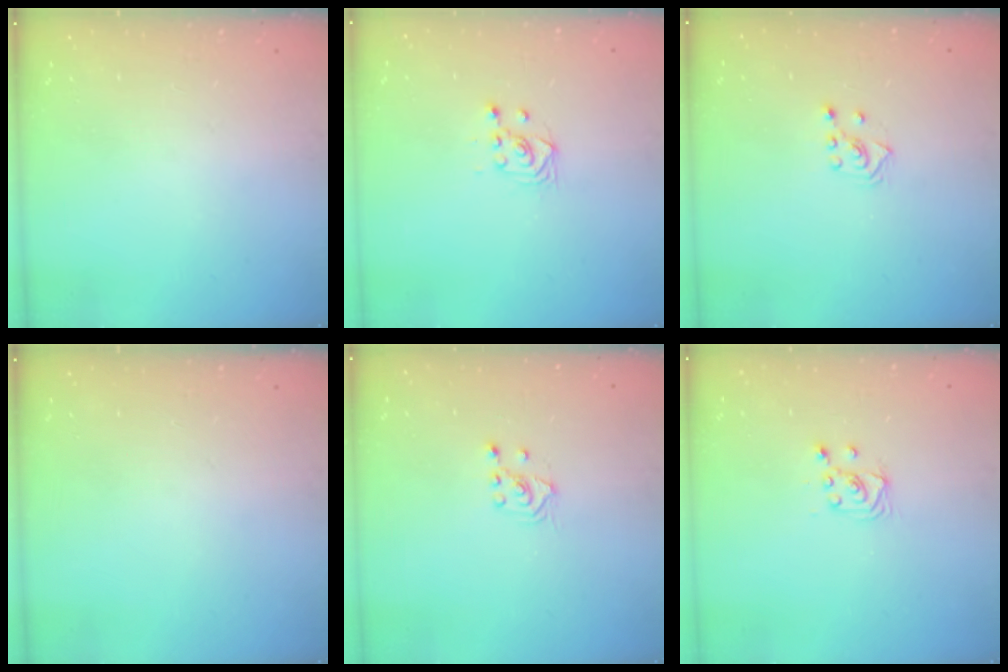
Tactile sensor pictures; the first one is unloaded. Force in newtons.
{"total": 3.2, "press": 3.1, "slide": 0.9}
{"total": 3.6, "press": 3.5, "slide": 0.7}
{"total": 0.0}
{"total": 2.6, "press": 2.4, "slide": 0.8}
{"total": 3.5, "press": 3.5, "slide": 0.4}